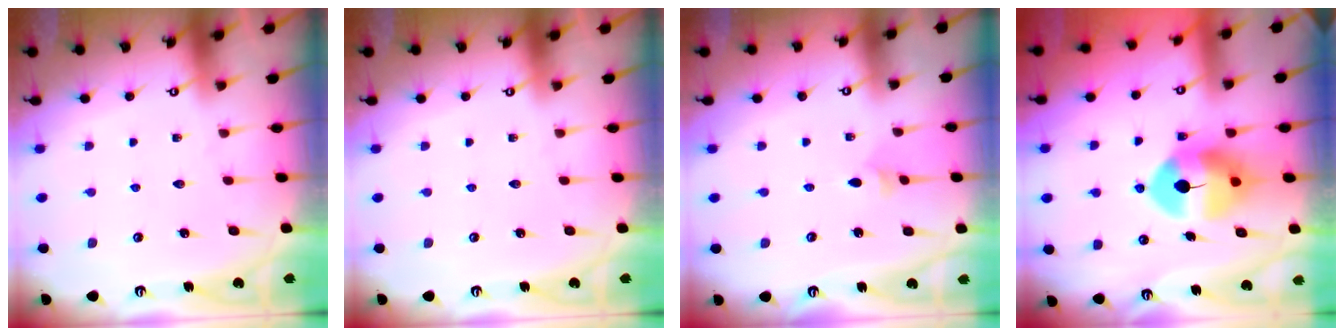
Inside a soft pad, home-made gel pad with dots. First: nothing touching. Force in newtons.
{"total": 0.0}
{"total": 2.3, "press": 2.3, "slide": 0.5}
{"total": 9.4, "press": 9.2, "slide": 1.6}